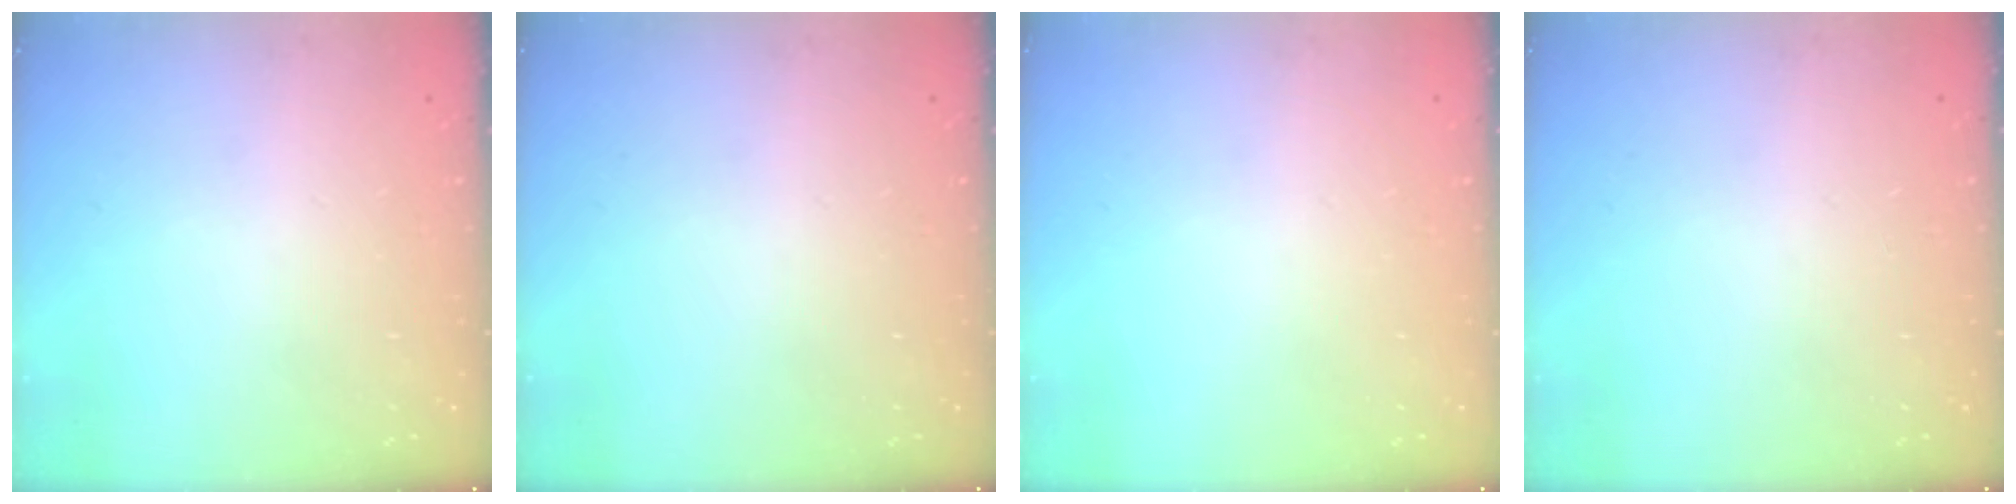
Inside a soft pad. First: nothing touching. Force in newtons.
{"total": 0.0}
{"total": 0.0}
{"total": 0.0}